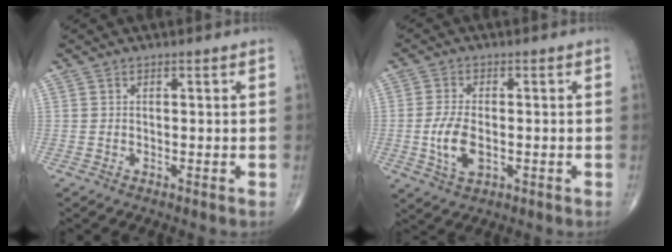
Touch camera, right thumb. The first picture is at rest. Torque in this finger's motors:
{"motor_torque": [-0.24, 0.14, 0.41, 0.34, 0.20]}